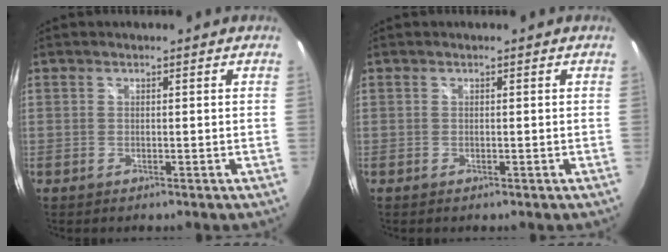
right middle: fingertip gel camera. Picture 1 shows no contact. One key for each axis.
{"total": 0.0}